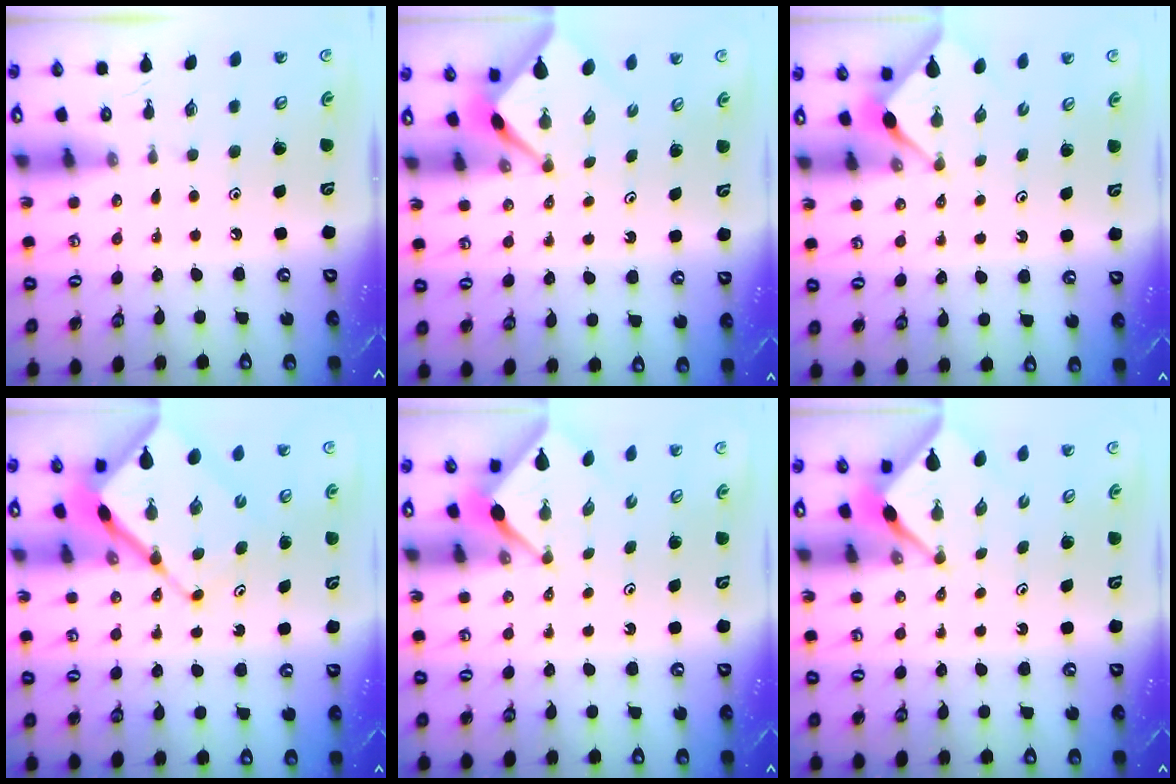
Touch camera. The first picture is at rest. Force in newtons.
{"total": 2.6, "press": 2.6, "slide": 0.3}
{"total": 3.0, "press": 3.0, "slide": 0.3}
{"total": 11.4, "press": 11.4, "slide": 1.2}
{"total": 2.4, "press": 2.4, "slide": 0.4}
{"total": 3.3, "press": 3.3, "slide": 0.3}